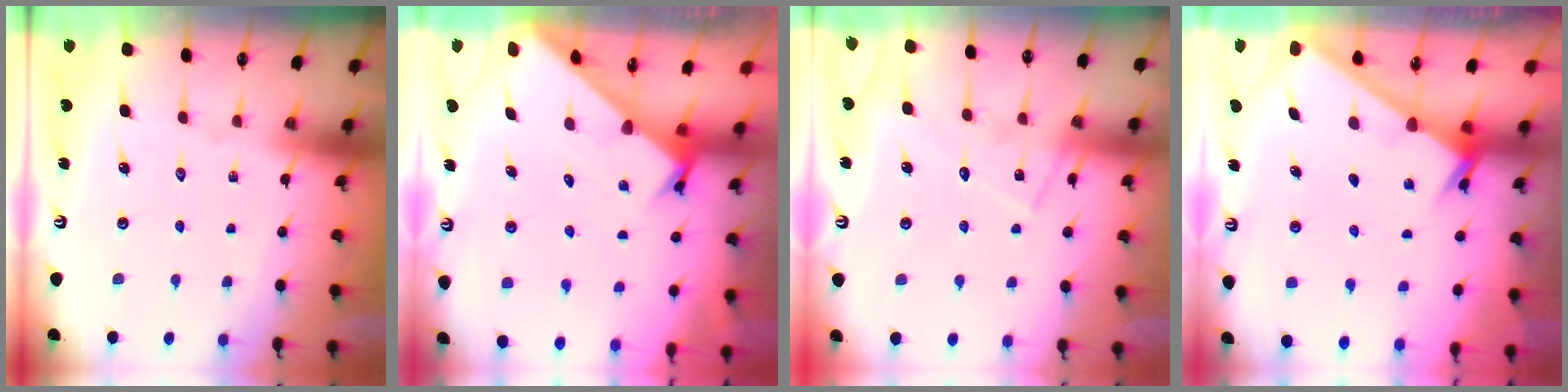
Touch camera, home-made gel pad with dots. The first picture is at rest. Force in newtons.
{"total": 2.3, "press": 2.3, "slide": 0.2}
{"total": 11.1, "press": 11.1, "slide": 0.6}
{"total": 2.4, "press": 2.4, "slide": 0.2}